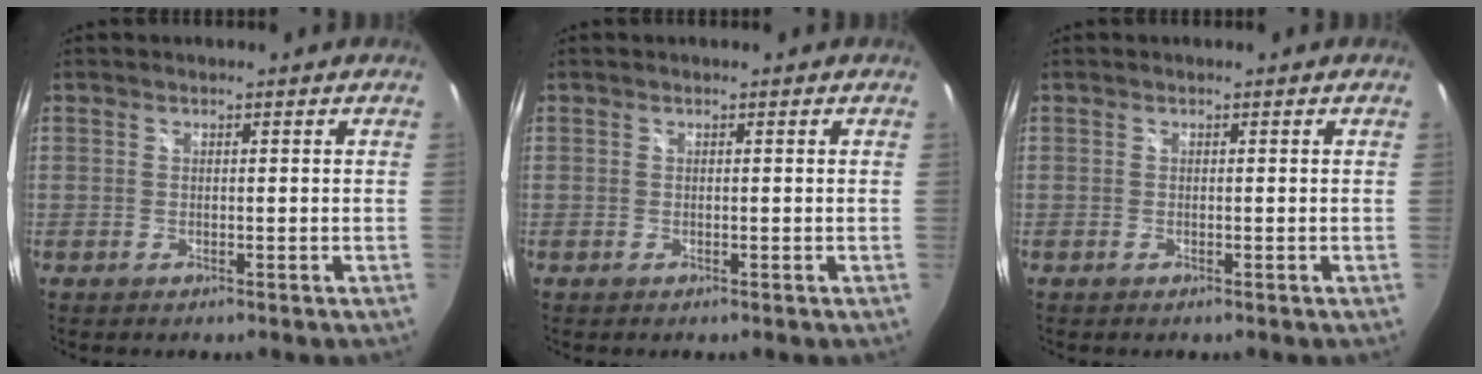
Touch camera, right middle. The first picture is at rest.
{"total": 0.0}
{"total": 0.0}